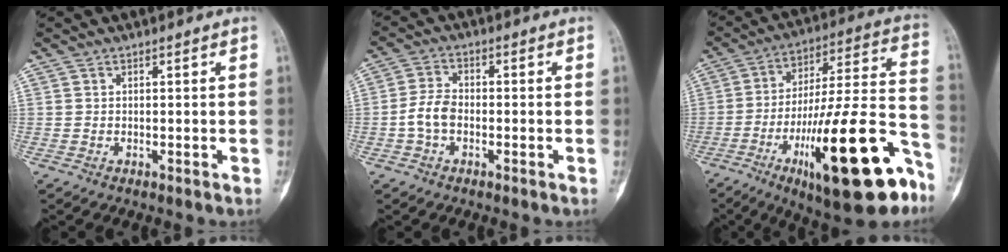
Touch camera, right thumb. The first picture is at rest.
{"total": 5.1, "force": [-1.4, 3.3, 3.6], "torque": [-0.073, 0.017, -0.032]}
{"total": 28.6, "force": [-13.3, 7.6, 24.1], "torque": [-0.342, 0.067, -0.199]}